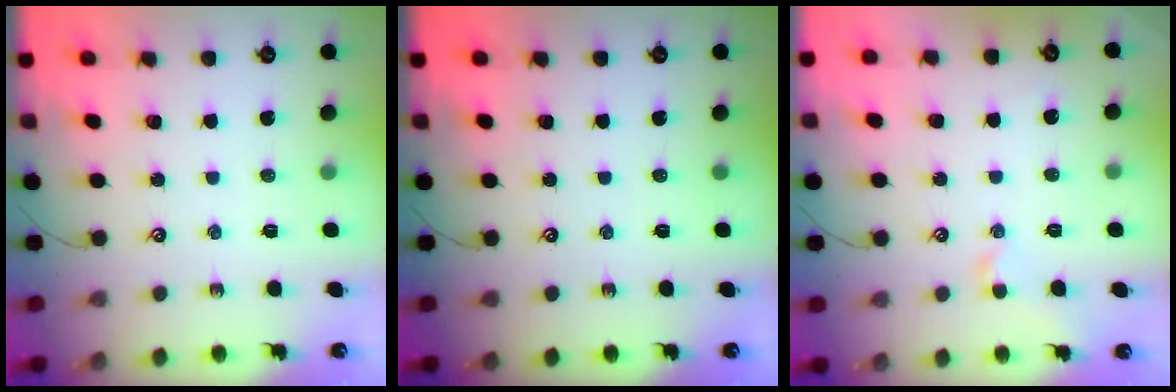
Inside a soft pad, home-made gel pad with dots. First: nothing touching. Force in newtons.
{"total": 0.0}
{"total": 2.2, "press": 2.1, "slide": 0.5}